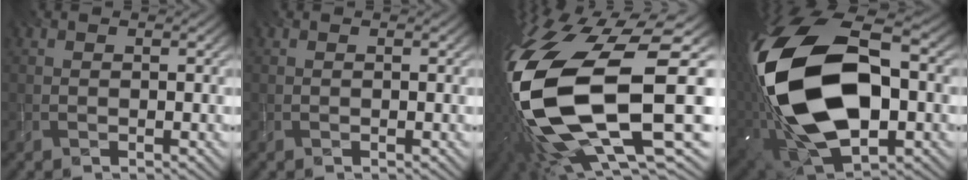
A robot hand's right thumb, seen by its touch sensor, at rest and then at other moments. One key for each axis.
{"total": 0.0}
{"total": 20.9, "fx": -3.2, "fy": 8.6, "fz": 18.7, "tx": -0.416, "ty": -0.070, "tz": -0.029}
{"total": 21.7, "fx": -0.2, "fy": 12.9, "fz": 17.4, "tx": -0.389, "ty": -0.048, "tz": 0.015}